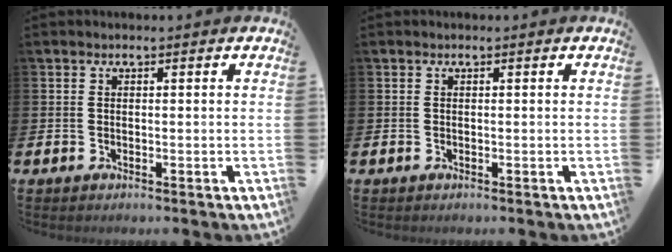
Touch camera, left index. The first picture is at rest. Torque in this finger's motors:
{"motor_torque": [0.06, 0.06, 0.00, 0.00]}